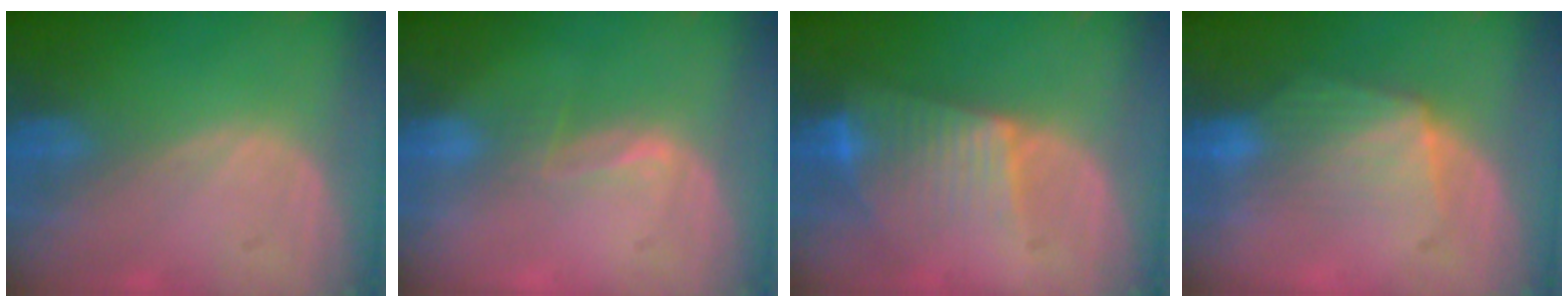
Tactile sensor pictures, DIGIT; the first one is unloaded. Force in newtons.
{"total": 2.2, "press": 1.7, "slide": 1.4}
{"total": 7.5, "press": 6.5, "slide": 3.7}
{"total": 6.9, "press": 6.3, "slide": 2.9}